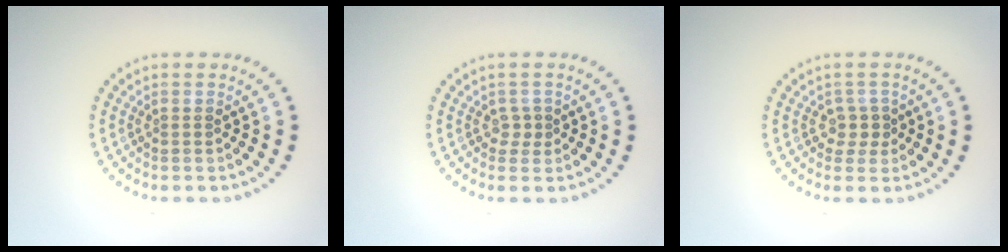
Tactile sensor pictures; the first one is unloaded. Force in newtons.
{"total": 1.1, "press": 0.9, "slide": 0.6}
{"total": 1.7, "press": 1.3, "slide": 1.1}